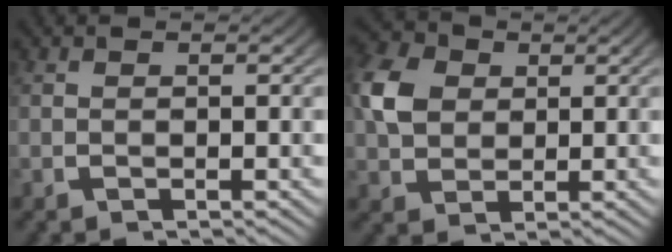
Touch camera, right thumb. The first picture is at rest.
{"total": 5.4, "force": [1.3, 4.1, 3.3], "torque": [-0.082, -0.011, 0.033]}